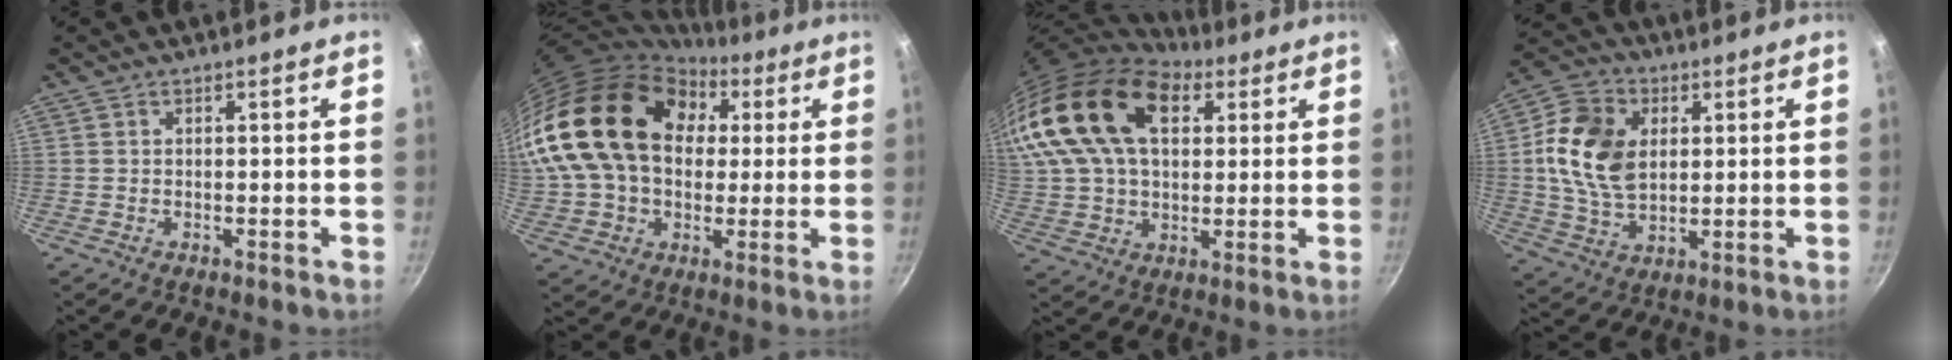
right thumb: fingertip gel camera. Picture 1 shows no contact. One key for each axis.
{"total": 26.1, "fx": 5.0, "fy": 19.0, "fz": 17.2, "tx": -0.324, "ty": 0.046, "tz": 0.084}
{"total": 24.5, "fx": 9.3, "fy": 15.2, "fz": 16.9, "tx": -0.320, "ty": 0.007, "tz": 0.162}
{"total": 14.5, "fx": 2.5, "fy": 10.1, "fz": 10.0, "tx": -0.170, "ty": -0.003, "tz": 0.042}